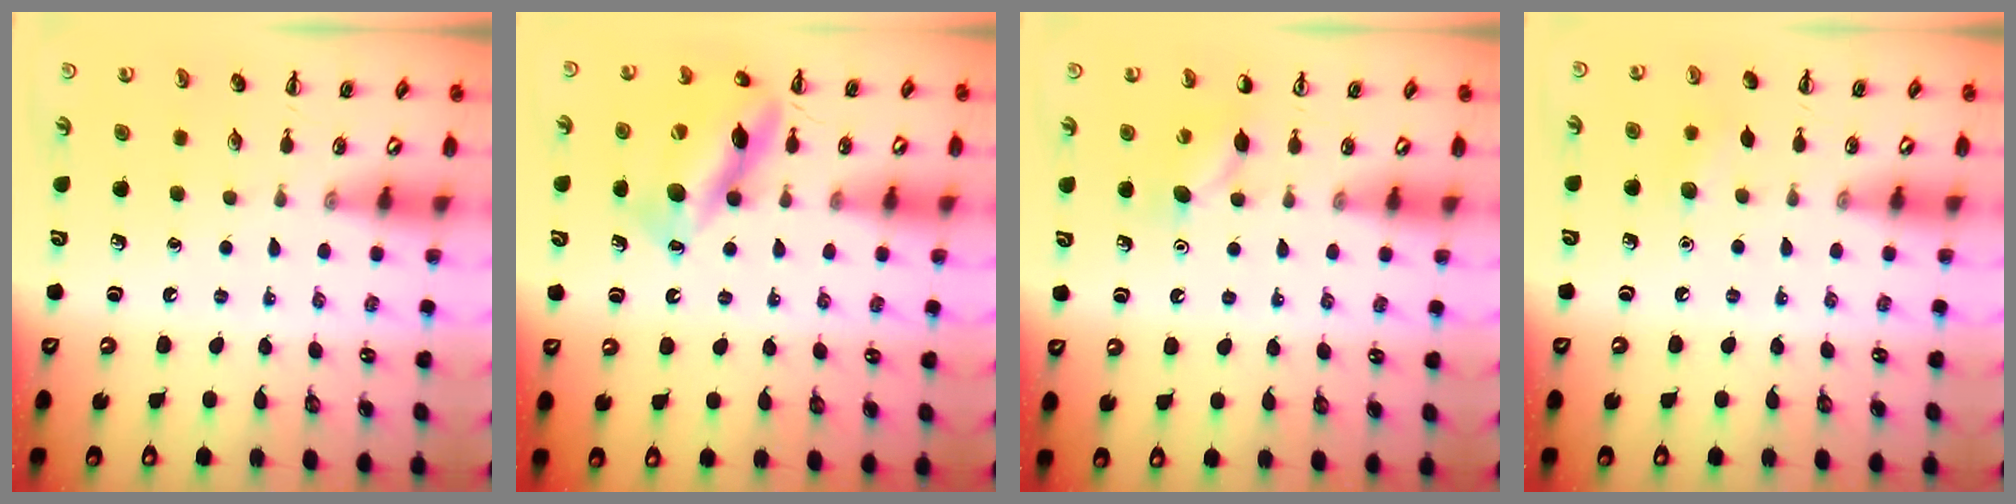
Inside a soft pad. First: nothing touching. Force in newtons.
{"total": 14.0, "press": 13.9, "slide": 1.4}
{"total": 5.8, "press": 5.6, "slide": 1.7}
{"total": 5.6, "press": 5.5, "slide": 1.4}